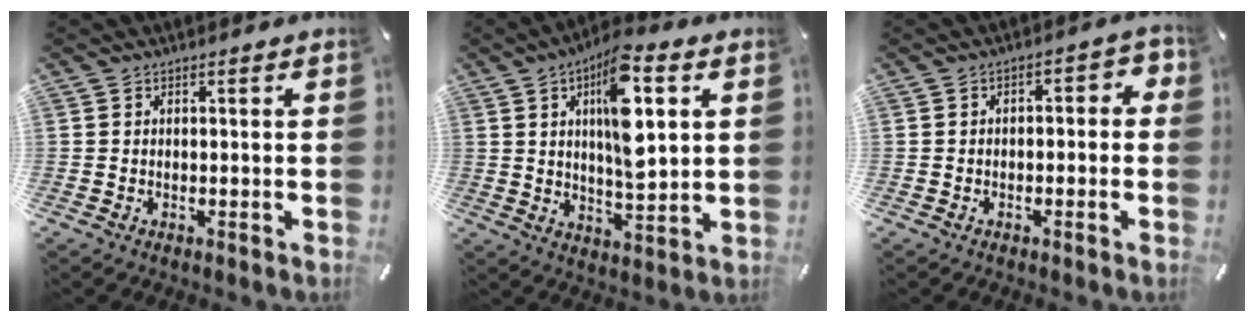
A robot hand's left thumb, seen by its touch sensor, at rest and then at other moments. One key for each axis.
{"total": 14.1, "fx": 4.9, "fy": 5.4, "fz": 12.1, "tx": -0.192, "ty": -0.014, "tz": 0.076}
{"total": 2.9, "fx": -1.7, "fy": 1.6, "fz": 1.6, "tx": -0.029, "ty": 0.017, "tz": -0.035}